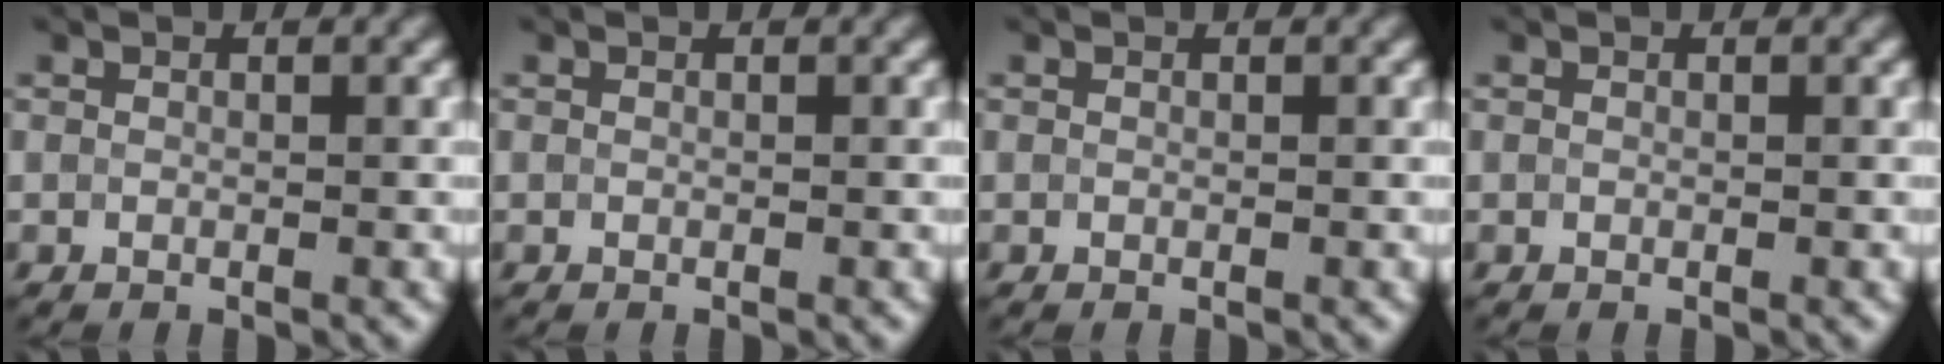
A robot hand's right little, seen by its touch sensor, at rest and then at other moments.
{"total": 0.0}
{"total": 0.0}
{"total": 0.0}